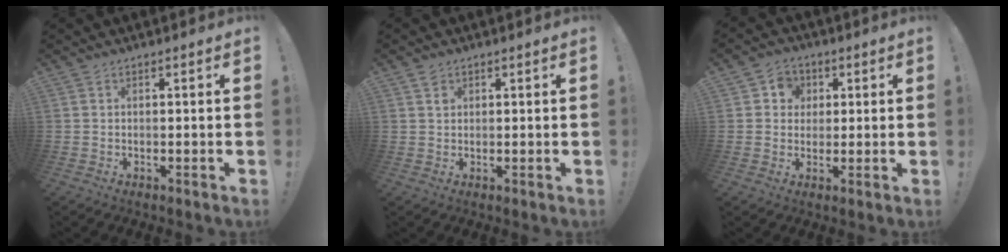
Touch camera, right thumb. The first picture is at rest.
{"total": 1.4, "force": [0.9, 1.0, 0.4], "torque": [0.003, -0.003, 0.014]}
{"total": 5.7, "force": [1.2, 5.4, 1.5], "torque": [-0.019, -0.002, 0.023]}